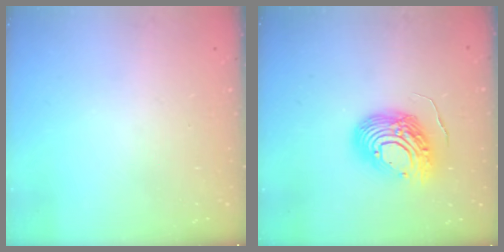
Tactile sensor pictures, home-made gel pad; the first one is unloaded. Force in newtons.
{"total": 12.2, "press": 12.0, "slide": 2.4}